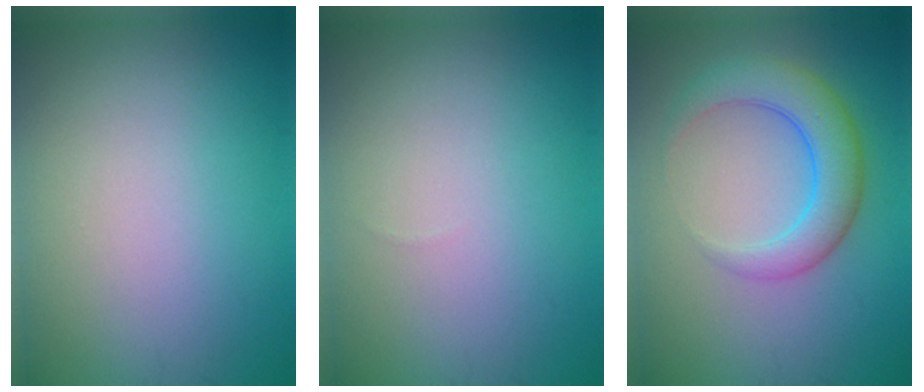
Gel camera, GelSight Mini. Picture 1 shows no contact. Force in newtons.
{"total": 0.0}
{"total": 4.7, "press": 4.7, "slide": 0.1}